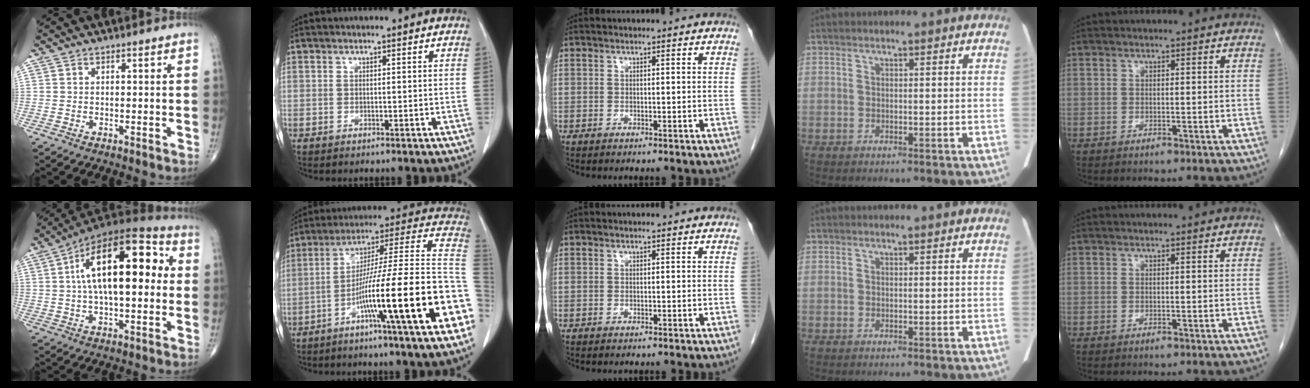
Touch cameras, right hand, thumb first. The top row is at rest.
{"thumb": {"total": 21.9, "force": [3.5, 9.8, 19.3], "torque": [-0.295, 0.024, 0.043]}, "index": {"total": 25.7, "force": [-8.9, 0.2, 24.1], "torque": [-0.273, -0.002, -0.152]}}